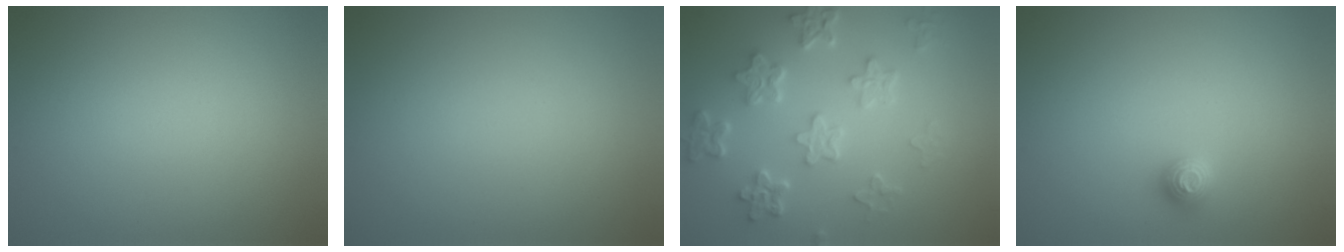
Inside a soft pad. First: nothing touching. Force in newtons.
{"total": 0.0}
{"total": 5.7, "press": 4.4, "slide": 3.7}
{"total": 1.1, "press": 1.1, "slide": 0.2}